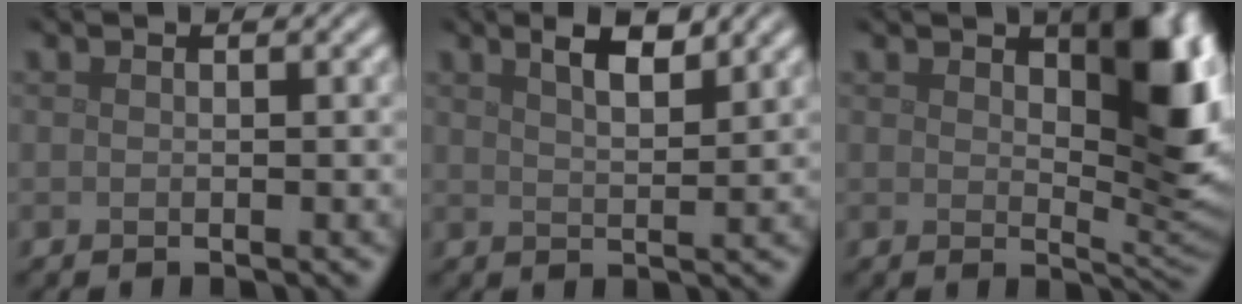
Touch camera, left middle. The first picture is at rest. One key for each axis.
{"total": 3.2, "fx": 2.2, "fy": 0.8, "fz": 2.2, "tx": -0.034, "ty": 0.005, "tz": 0.037}
{"total": 8.3, "fx": 2.8, "fy": 3.9, "fz": 6.8, "tx": -0.087, "ty": -0.009, "tz": 0.048}